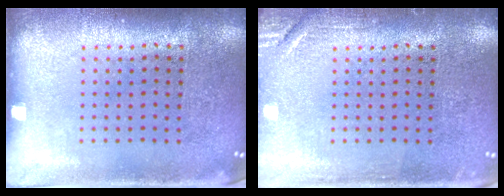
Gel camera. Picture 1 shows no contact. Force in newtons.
{"total": 1.7, "press": 1.7, "slide": 0.2}